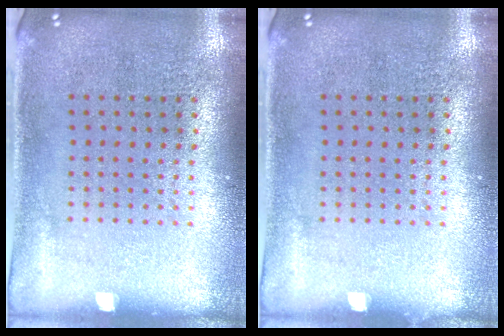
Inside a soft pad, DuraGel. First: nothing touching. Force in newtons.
{"total": 0.0}